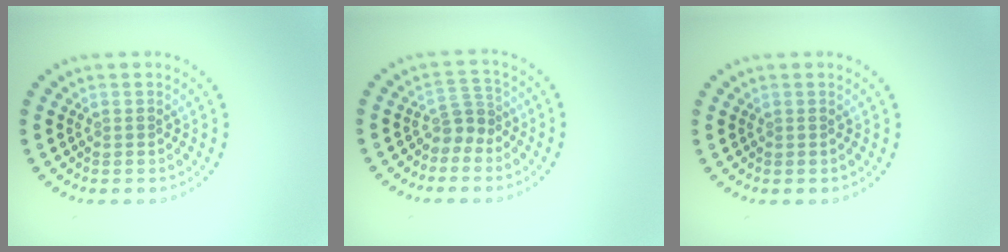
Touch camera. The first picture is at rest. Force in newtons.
{"total": 2.0, "press": 1.5, "slide": 1.3}
{"total": 0.0}